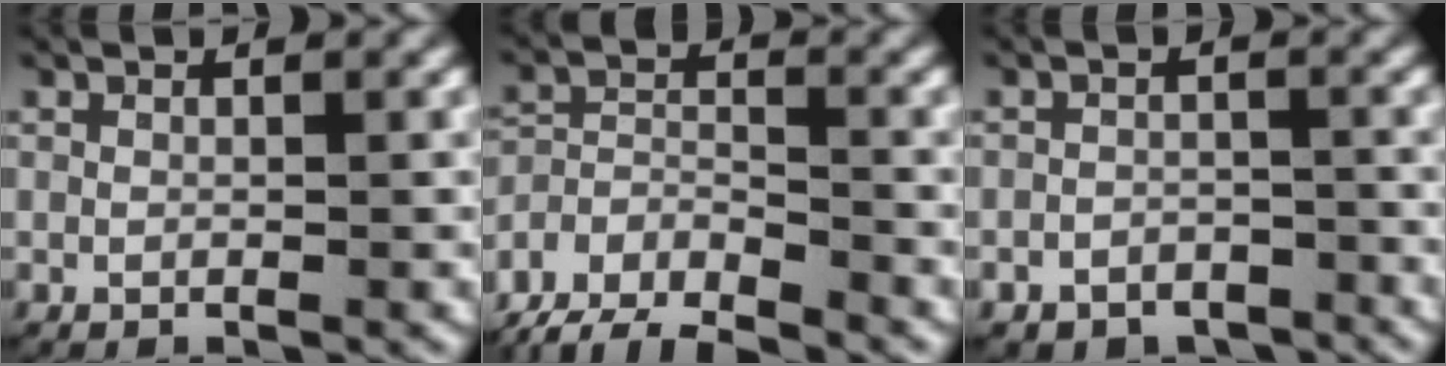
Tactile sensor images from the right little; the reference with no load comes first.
{"total": 8.6, "force": [-5.8, 6.0, 2.0], "torque": [-0.058, -0.026, -0.104]}
{"total": 4.1, "force": [-3.4, 2.3, 0.3], "torque": [0.009, -0.008, -0.060]}